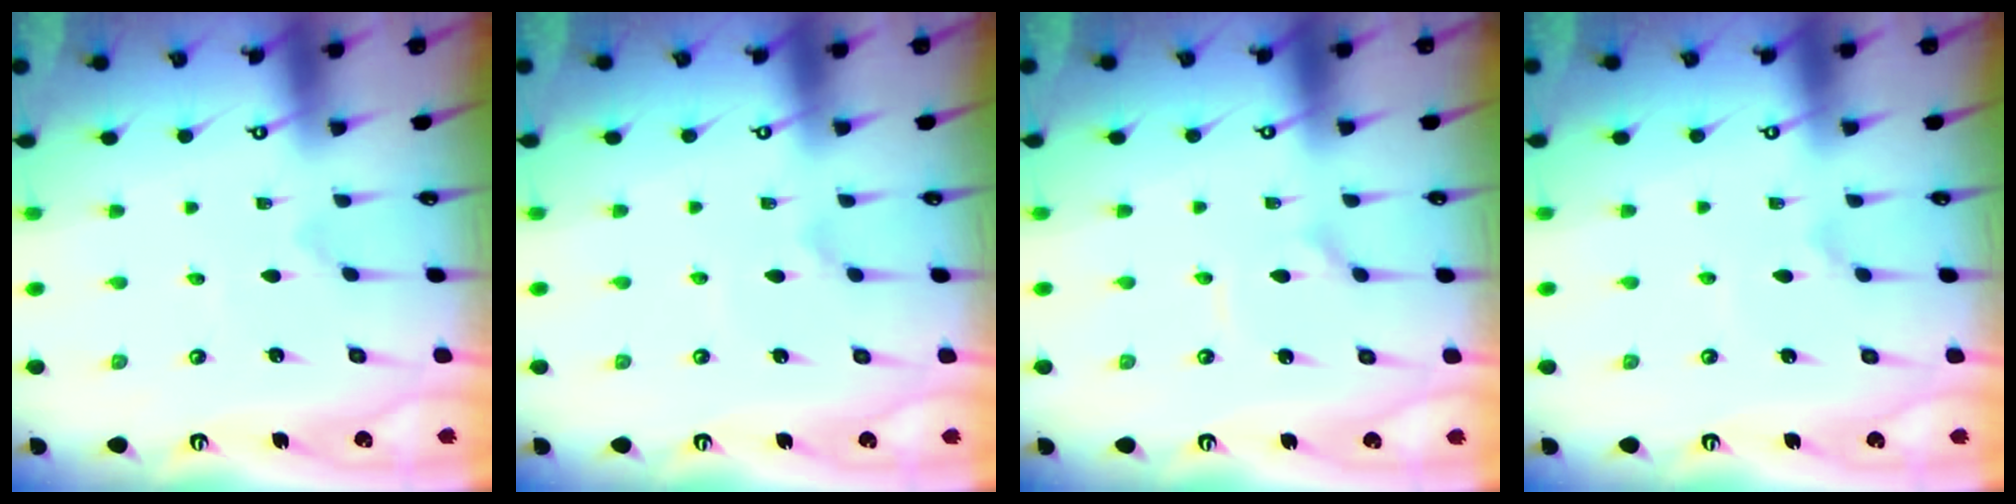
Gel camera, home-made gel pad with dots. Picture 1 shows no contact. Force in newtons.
{"total": 2.9, "press": 2.9, "slide": 0.1}
{"total": 2.9, "press": 2.9, "slide": 0.4}
{"total": 2.9, "press": 2.9, "slide": 0.1}